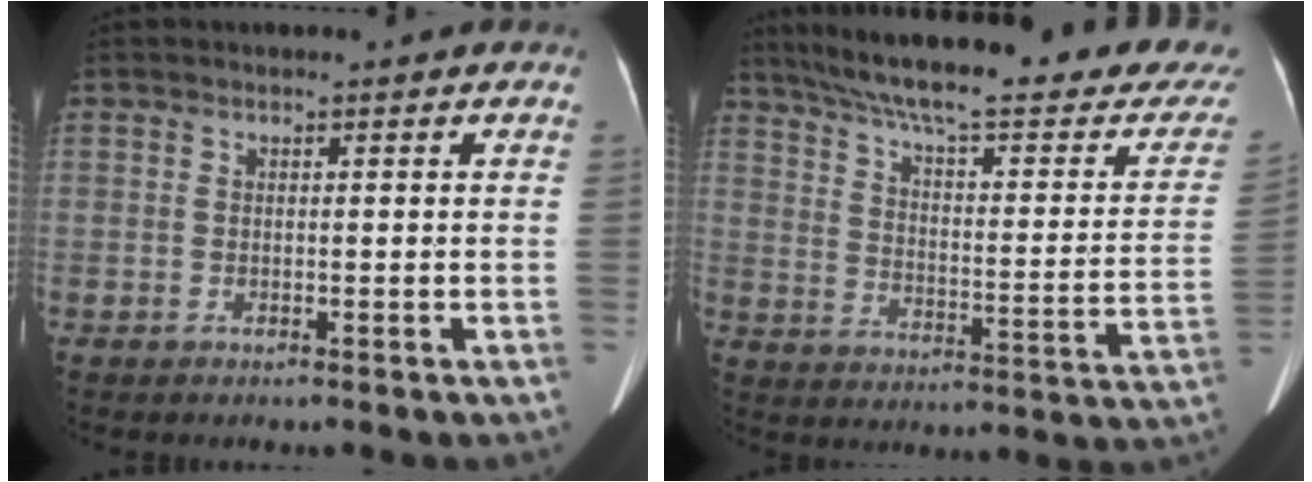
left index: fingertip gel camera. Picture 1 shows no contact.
{"total": 32.8, "force": [28.2, 4.4, 16.2], "torque": [-0.256, -0.064, 0.360]}